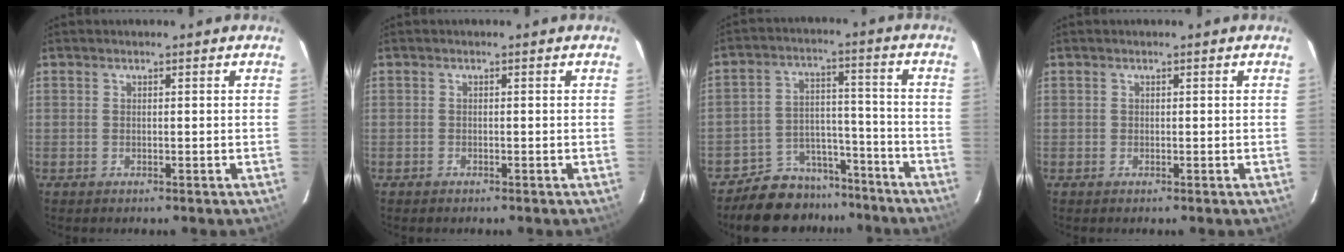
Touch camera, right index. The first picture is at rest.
{"total": 0.6, "force": [-0.5, 0.3, 0.0], "torque": [-0.002, 0.002, -0.008]}
{"total": 11.5, "force": [-9.6, 6.0, 1.9], "torque": [-0.045, 0.049, -0.133]}
{"total": 0.0}